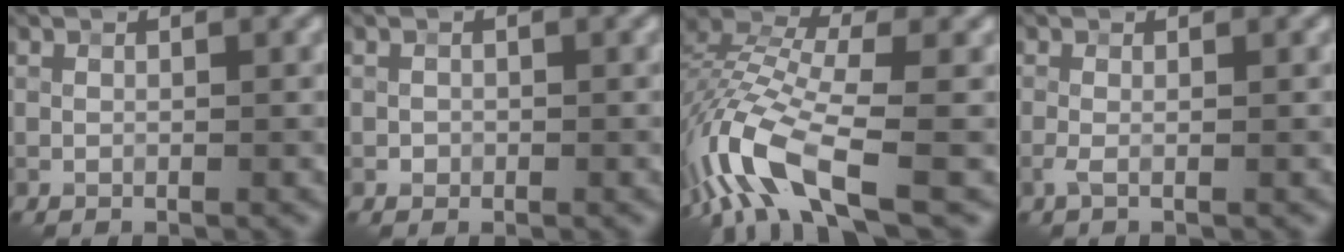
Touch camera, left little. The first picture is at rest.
{"total": 0.6, "force": [-0.2, 0.6, 0.0], "torque": [0.004, -0.002, -0.005]}
{"total": 10.5, "force": [-5.1, 3.8, 8.3], "torque": [-0.182, 0.004, -0.108]}
{"total": 1.1, "force": [-0.3, 0.1, 1.0], "torque": [-0.023, -0.001, -0.006]}